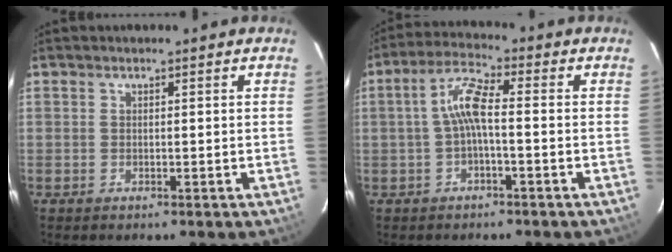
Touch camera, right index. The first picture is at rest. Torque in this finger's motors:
{"motor_torque": [0.70, -0.26, 0.53, 0.15]}